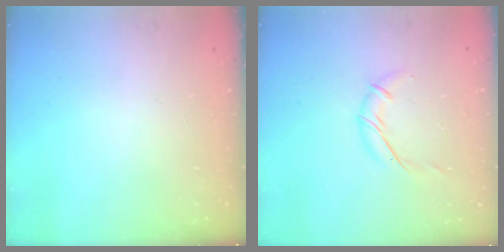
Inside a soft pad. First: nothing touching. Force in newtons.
{"total": 7.3, "press": 7.3, "slide": 0.5}